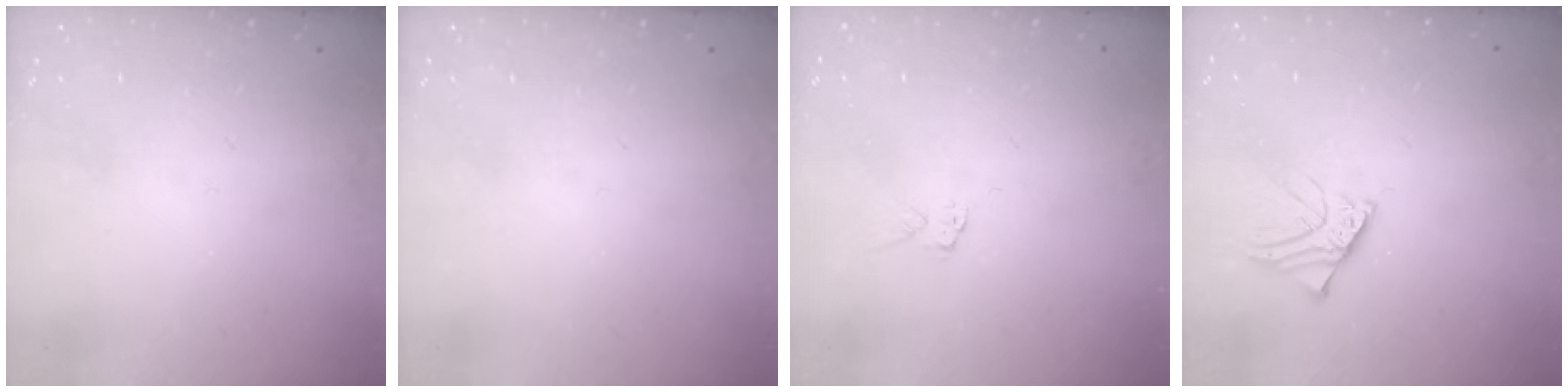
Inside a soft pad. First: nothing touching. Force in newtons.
{"total": 0.0}
{"total": 4.9, "press": 4.9, "slide": 0.2}
{"total": 2.9, "press": 2.9, "slide": 0.2}